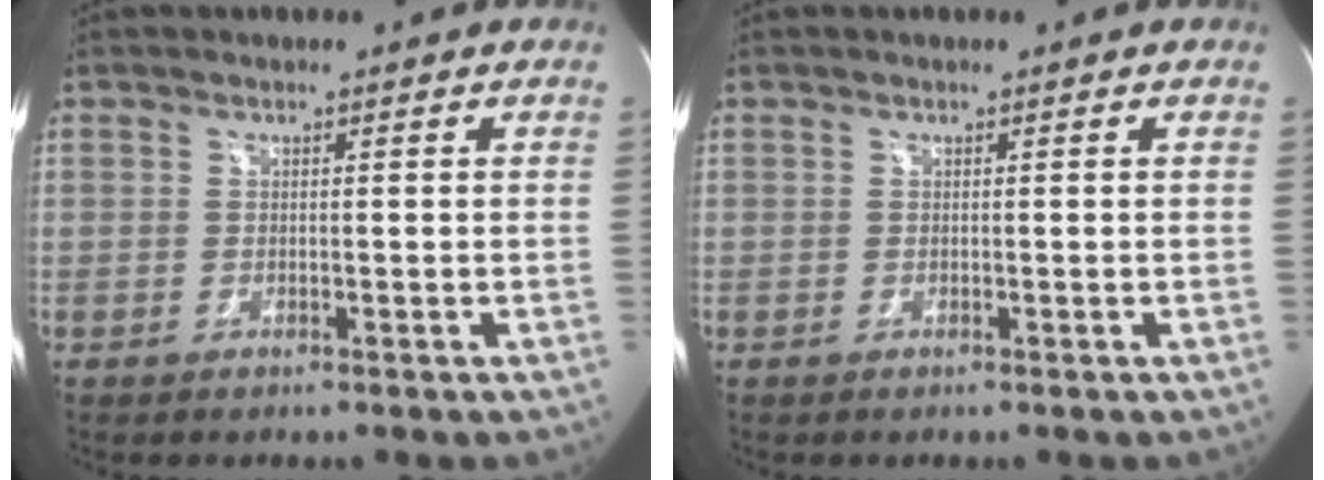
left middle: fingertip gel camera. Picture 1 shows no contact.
{"total": 0.0}